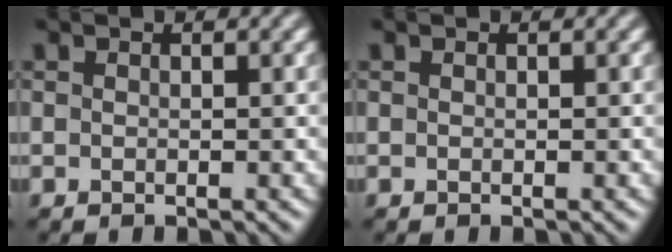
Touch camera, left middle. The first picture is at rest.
{"total": 0.0}